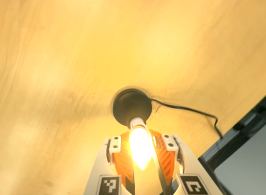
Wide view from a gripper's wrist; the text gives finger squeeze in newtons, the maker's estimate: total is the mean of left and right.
{"total": 12.3, "left": 10.3, "right": 14.2}